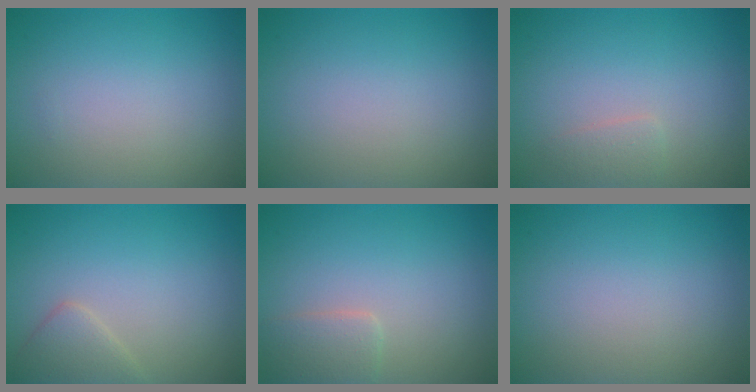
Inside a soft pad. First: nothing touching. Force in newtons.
{"total": 0.0}
{"total": 1.0, "press": 1.0, "slide": 0.1}
{"total": 2.2, "press": 2.2, "slide": 0.2}
{"total": 2.1, "press": 2.1, "slide": 0.1}
{"total": 0.0}